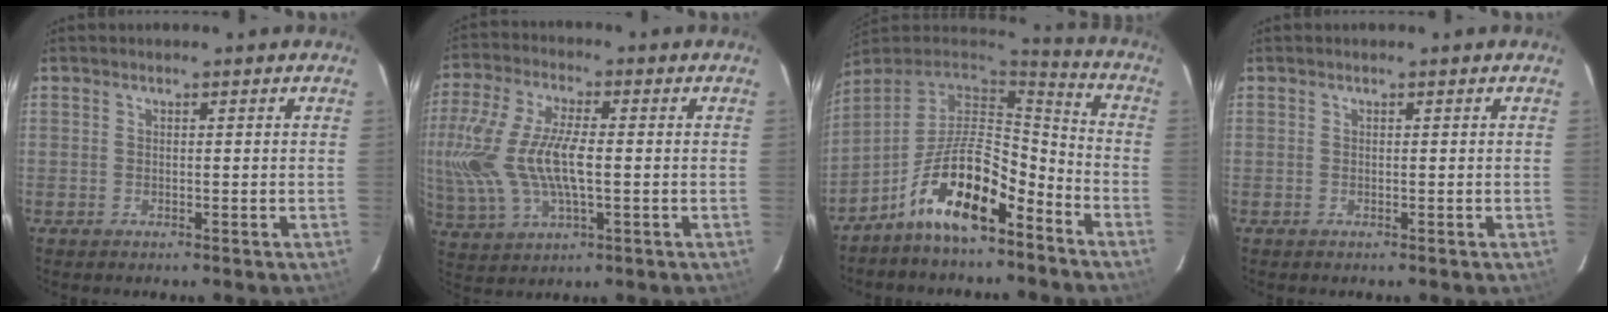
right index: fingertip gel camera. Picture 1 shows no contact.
{"total": 17.2, "force": [-0.5, 7.5, 15.5], "torque": [-0.336, -0.002, -0.003]}
{"total": 14.7, "force": [-8.6, 5.3, 10.8], "torque": [-0.205, 0.013, -0.158]}
{"total": 0.0}